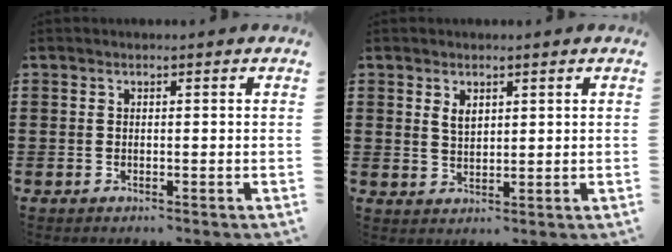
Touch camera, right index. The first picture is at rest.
{"total": 2.0, "force": [1.2, 1.1, 1.1], "torque": [-0.016, 0.000, 0.021]}